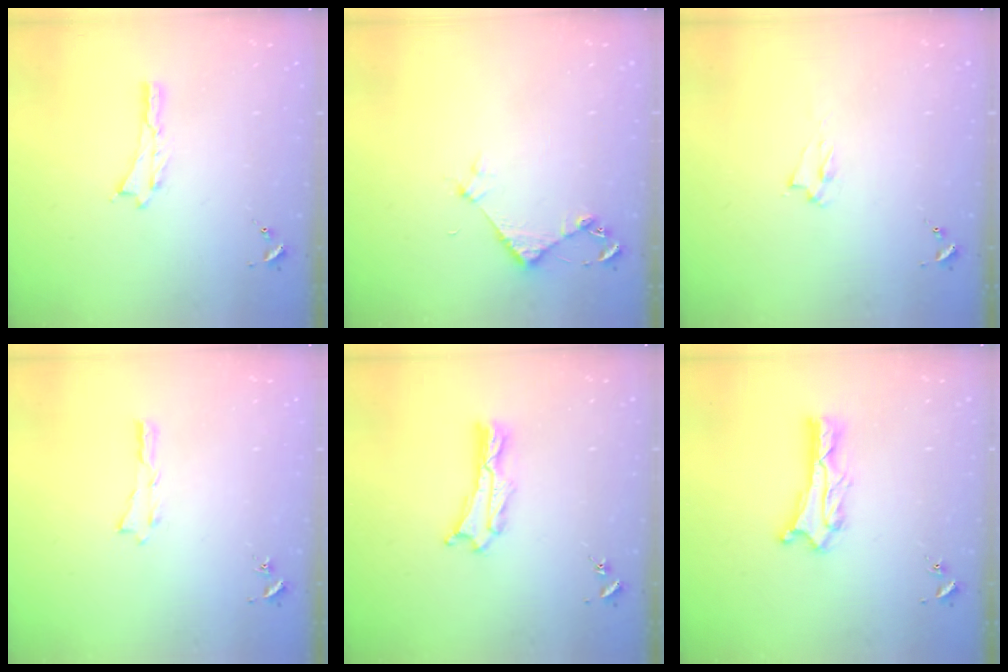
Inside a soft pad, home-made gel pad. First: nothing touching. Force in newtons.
{"total": 3.7, "press": 3.7, "slide": 0.3}
{"total": 1.4, "press": 1.3, "slide": 0.3}
{"total": 0.0}
{"total": 1.2, "press": 1.2, "slide": 0.2}
{"total": 1.2, "press": 1.1, "slide": 0.1}